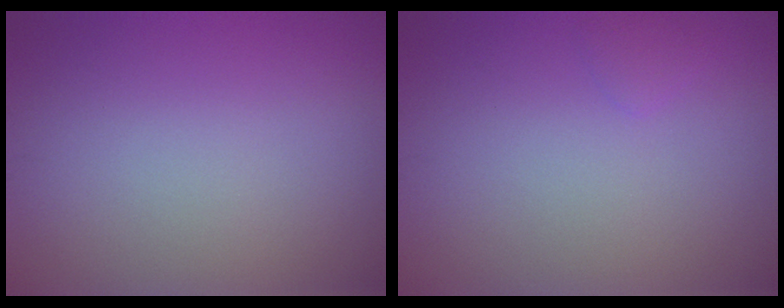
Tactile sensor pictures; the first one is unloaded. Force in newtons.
{"total": 0.7, "press": 0.7, "slide": 0.0}